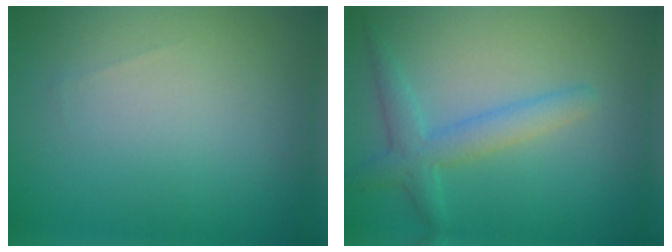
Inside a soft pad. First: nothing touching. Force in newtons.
{"total": 2.1, "press": 2.1, "slide": 0.1}